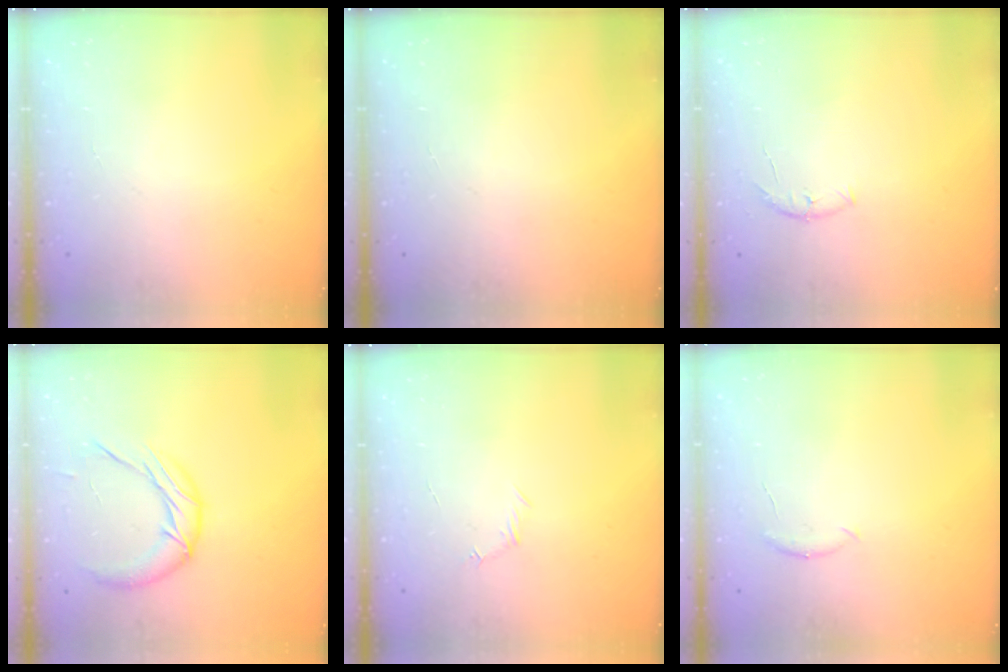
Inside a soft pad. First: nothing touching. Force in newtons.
{"total": 0.0}
{"total": 5.6, "press": 5.5, "slide": 1.1}
{"total": 12.0, "press": 11.9, "slide": 0.7}
{"total": 3.9, "press": 3.7, "slide": 1.0}
{"total": 5.0, "press": 4.9, "slide": 1.0}